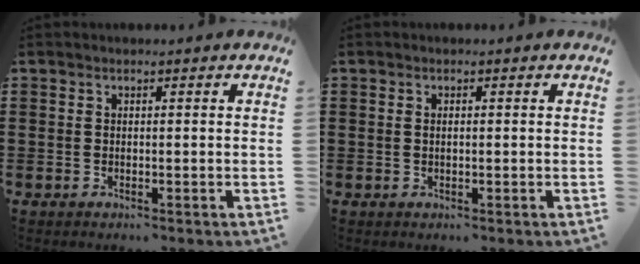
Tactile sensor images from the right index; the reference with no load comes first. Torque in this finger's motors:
{"motor_torque": [-0.28, 0.79, -0.07, -0.01]}